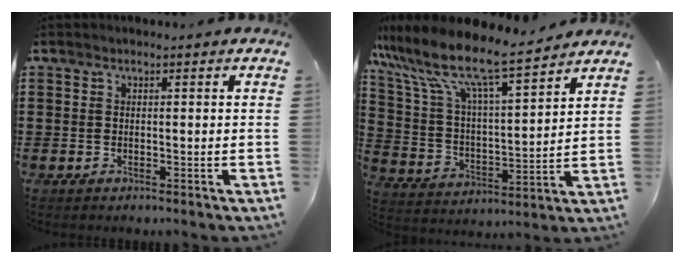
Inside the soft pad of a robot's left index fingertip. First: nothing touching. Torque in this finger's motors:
{"motor_torque": [1.10, -1.03, 0.48, 0.21]}